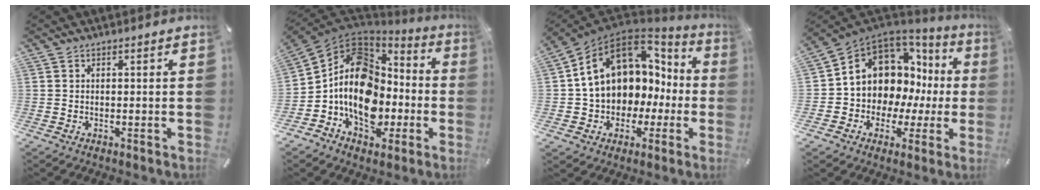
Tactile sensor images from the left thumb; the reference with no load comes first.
{"total": 17.1, "force": [-2.6, 12.9, 10.9], "torque": [-0.215, 0.003, -0.048]}
{"total": 14.2, "force": [3.8, 11.2, 7.9], "torque": [-0.156, -0.026, 0.067]}
{"total": 10.5, "force": [3.3, 9.1, 4.0], "torque": [-0.078, -0.049, 0.069]}